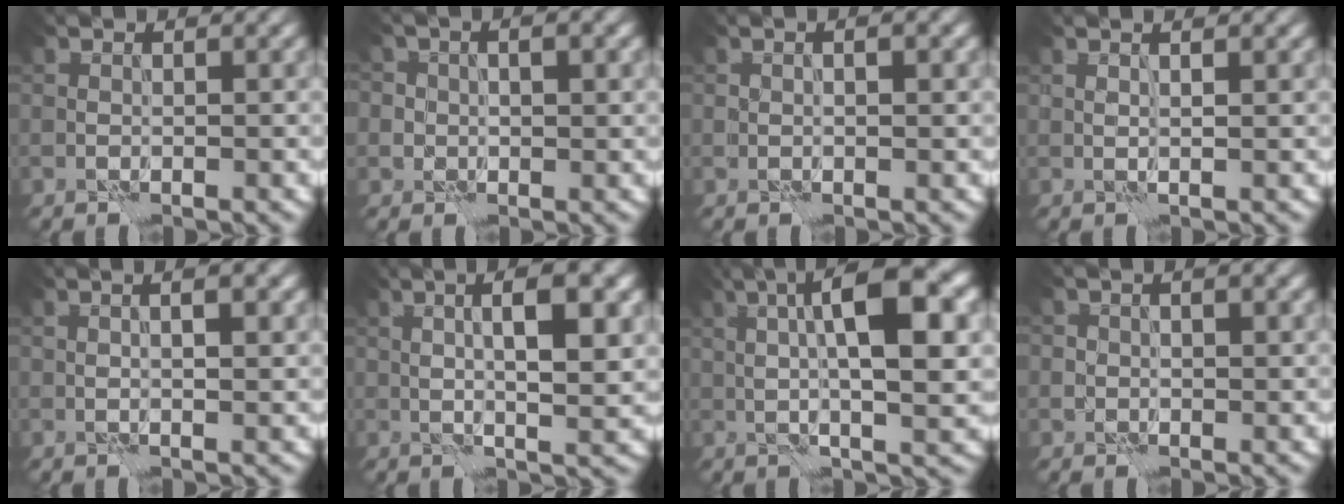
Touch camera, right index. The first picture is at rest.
{"total": 3.0, "force": [0.8, 2.5, 1.5], "torque": [0.000, 0.006, -0.015]}
{"total": 1.4, "force": [0.6, 0.4, 1.2], "torque": [-0.018, -0.001, 0.006]}
{"total": 1.0, "force": [0.9, -0.2, 0.5], "torque": [-0.013, 0.000, 0.010]}
{"total": 2.7, "force": [1.1, 0.7, 2.4], "torque": [-0.018, 0.002, 0.006]}
{"total": 5.9, "force": [1.4, 1.1, 5.6], "torque": [-0.087, 0.007, 0.022]}
{"total": 9.5, "force": [2.3, 2.2, 9.0], "torque": [-0.129, 0.011, 0.034]}
{"total": 1.6, "force": [0.4, 1.3, 0.9], "torque": [-0.002, 0.003, 0.003]}